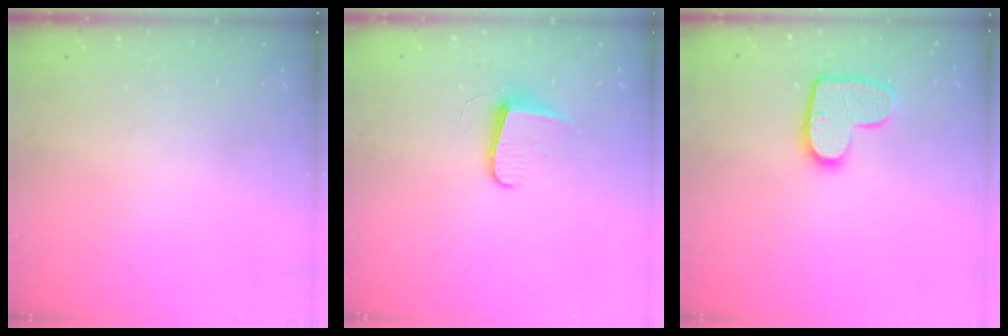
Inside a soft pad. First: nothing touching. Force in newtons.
{"total": 7.1, "press": 7.1, "slide": 0.7}
{"total": 12.5, "press": 12.5, "slide": 0.7}